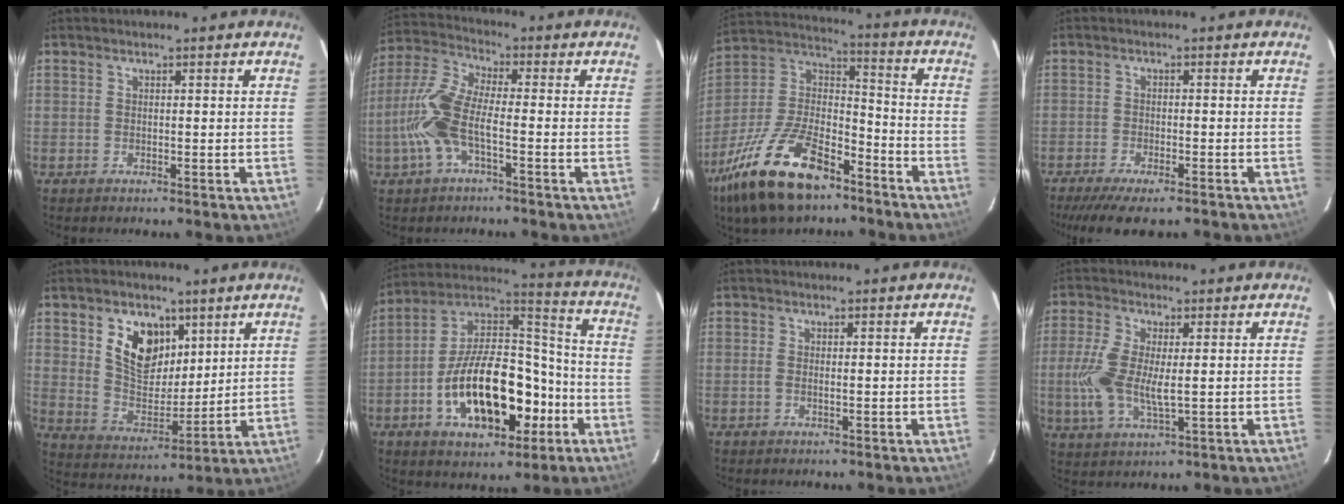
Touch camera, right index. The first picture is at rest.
{"total": 10.9, "force": [-3.1, 3.4, 9.9], "torque": [-0.231, 0.007, -0.066]}
{"total": 22.6, "force": [-14.2, 9.9, 14.5], "torque": [-0.307, -0.010, -0.251]}
{"total": 10.3, "force": [-8.3, 2.3, 5.7], "torque": [-0.130, -0.034, -0.138]}
{"total": 11.9, "force": [5.5, 7.8, 7.1], "torque": [-0.129, 0.003, 0.109]}
{"total": 22.8, "force": [-7.6, 11.8, 18.0], "torque": [-0.327, 0.022, -0.112]}
{"total": 1.3, "force": [-0.1, 0.6, 1.2], "torque": [-0.025, 0.000, -0.004]}
{"total": 9.7, "force": [0.0, 3.9, 8.9], "torque": [-0.200, -0.002, -0.001]}